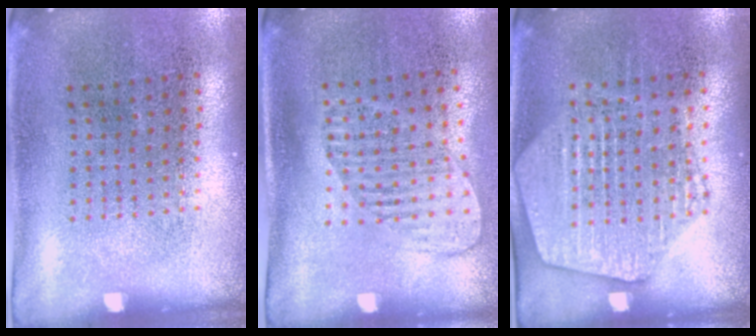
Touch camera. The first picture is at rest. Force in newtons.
{"total": 1.4, "press": 1.2, "slide": 0.8}
{"total": 1.6, "press": 1.6, "slide": 0.2}